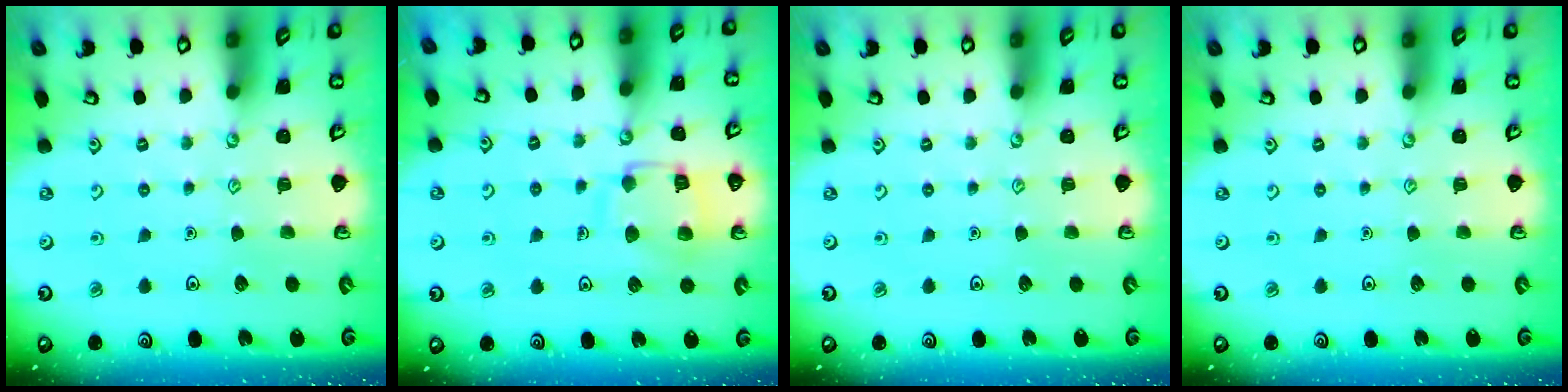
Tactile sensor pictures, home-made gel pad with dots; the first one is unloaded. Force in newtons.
{"total": 11.9, "press": 11.8, "slide": 1.3}
{"total": 0.0}
{"total": 0.0}